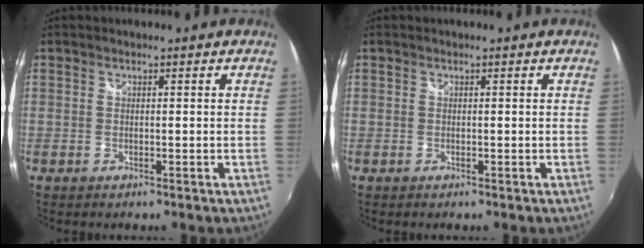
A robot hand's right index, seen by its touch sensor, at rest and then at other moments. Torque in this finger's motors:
{"motor_torque": [-0.11, -0.09, -0.01, 0.00]}